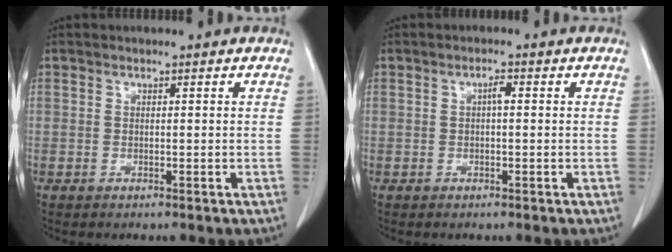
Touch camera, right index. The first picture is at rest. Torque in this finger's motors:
{"motor_torque": [0.32, -0.03, 0.19, 0.04]}